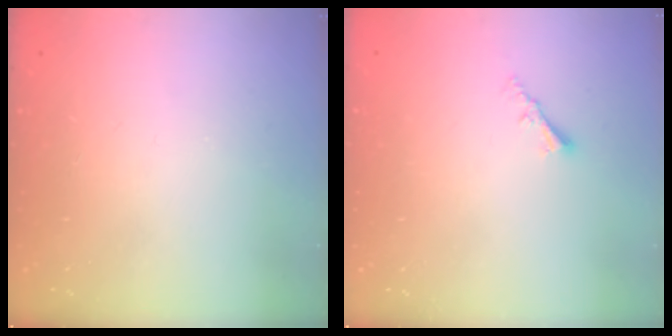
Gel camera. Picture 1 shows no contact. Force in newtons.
{"total": 2.2, "press": 2.2, "slide": 0.4}